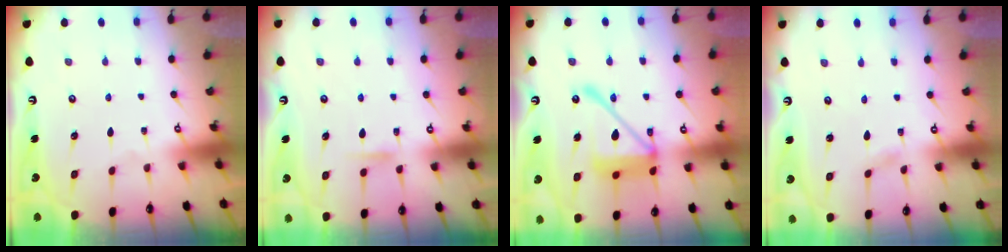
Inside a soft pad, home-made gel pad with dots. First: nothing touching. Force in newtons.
{"total": 5.5, "press": 5.5, "slide": 0.5}
{"total": 17.2, "press": 17.1, "slide": 1.8}
{"total": 1.8, "press": 1.8, "slide": 0.2}